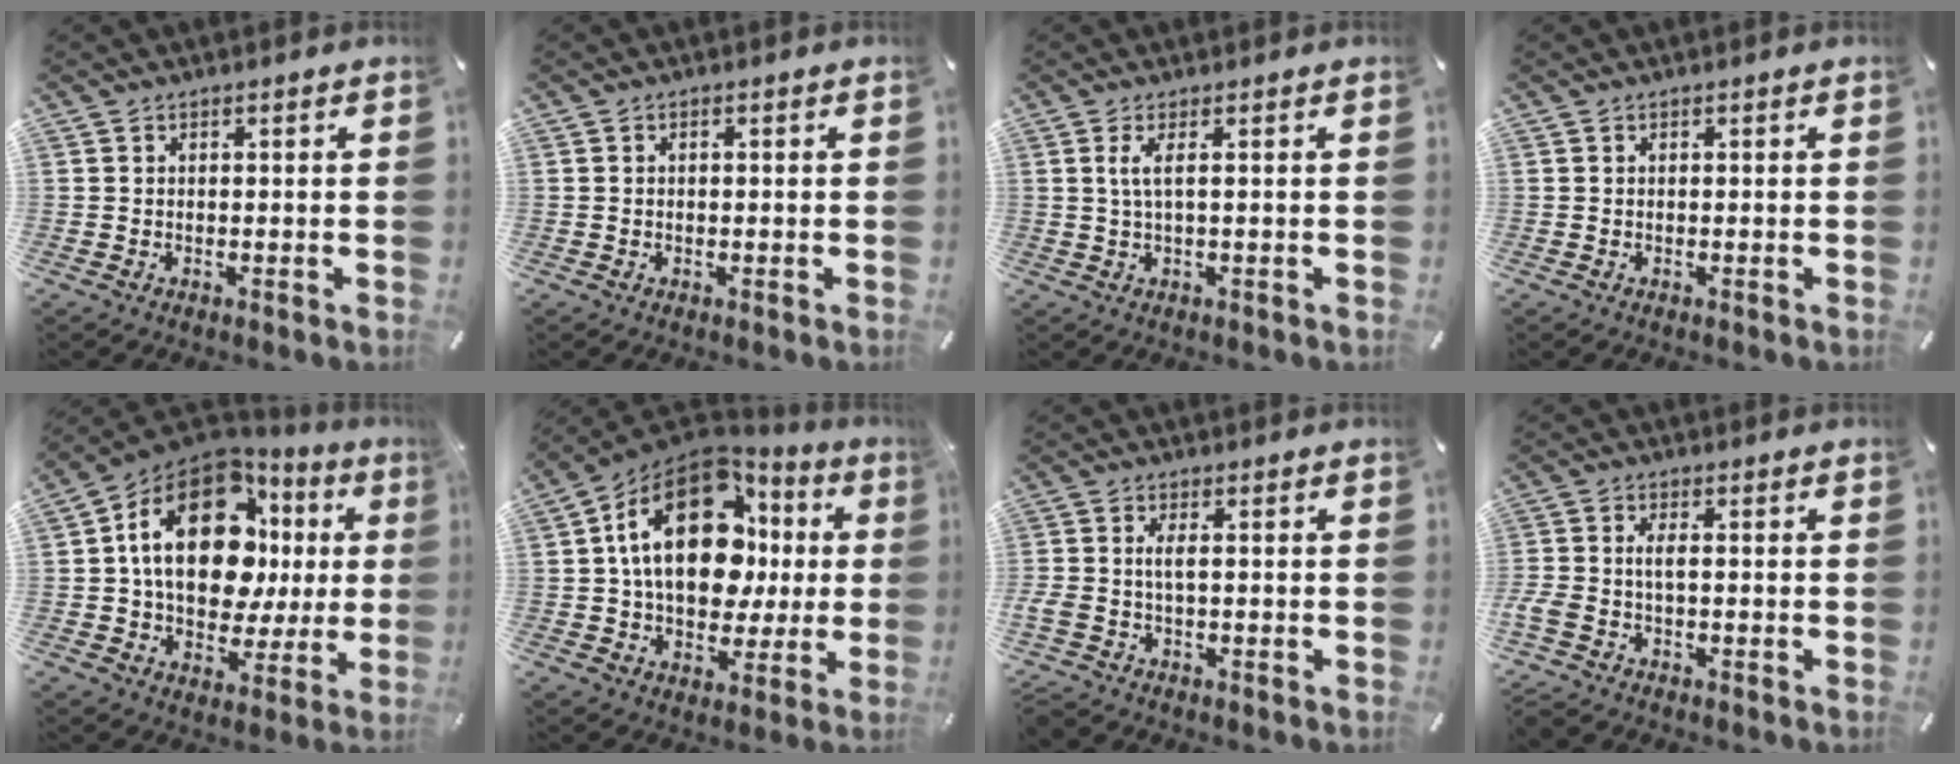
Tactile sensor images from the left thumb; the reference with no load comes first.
{"total": 0.8, "force": [0.0, 0.4, 0.7], "torque": [-0.013, 0.001, -0.001]}
{"total": 3.4, "force": [0.6, 0.3, 3.4], "torque": [-0.067, -0.004, 0.010]}
{"total": 0.0}
{"total": 22.2, "force": [5.1, 14.1, 16.3], "torque": [-0.289, -0.025, 0.082]}
{"total": 23.2, "force": [4.0, 15.8, 16.5], "torque": [-0.282, -0.007, 0.066]}
{"total": 3.9, "force": [-1.4, 1.7, 3.2], "torque": [-0.084, -0.002, -0.033]}
{"total": 4.2, "force": [-1.8, 1.7, 3.4], "torque": [-0.093, -0.005, -0.040]}